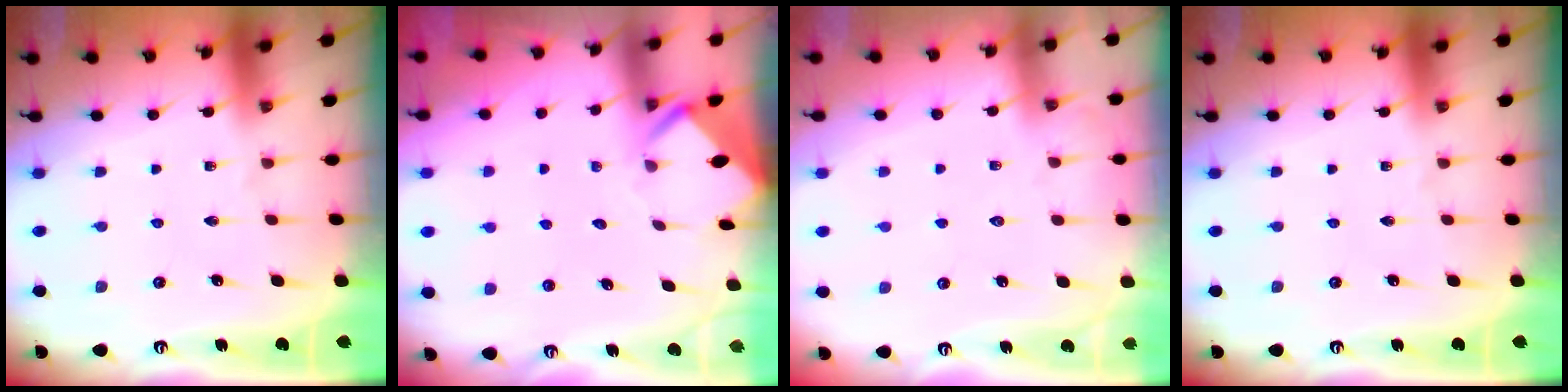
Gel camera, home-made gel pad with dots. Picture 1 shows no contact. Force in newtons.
{"total": 3.4, "press": 3.4, "slide": 0.2}
{"total": 3.9, "press": 3.8, "slide": 0.5}
{"total": 0.0}